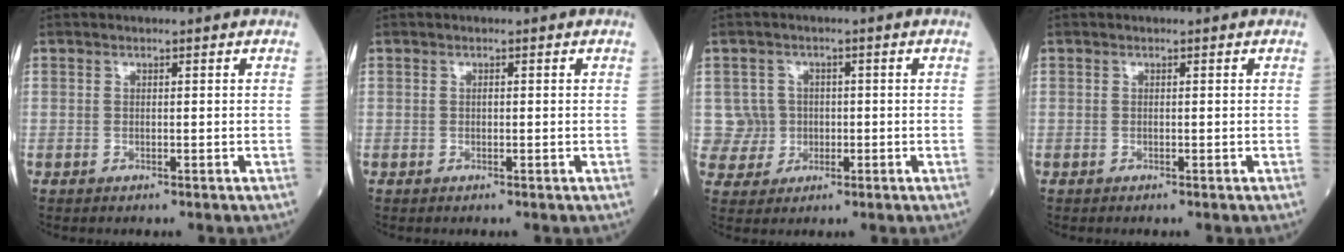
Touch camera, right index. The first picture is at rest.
{"total": 0.0}
{"total": 4.5, "force": [0.3, 4.5, -0.3], "torque": [0.019, 0.011, 0.006]}
{"total": 0.0}